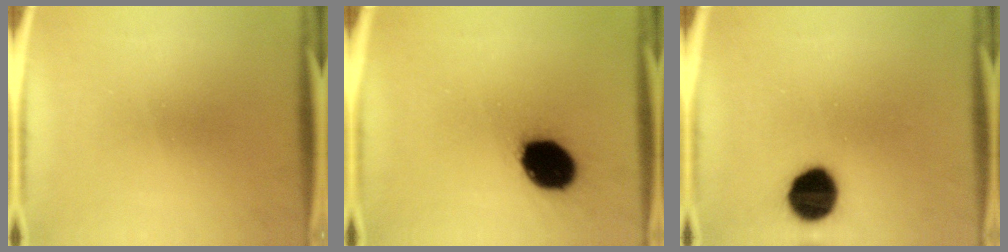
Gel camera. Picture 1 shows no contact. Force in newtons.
{"total": 16.1}
{"total": 11.5}